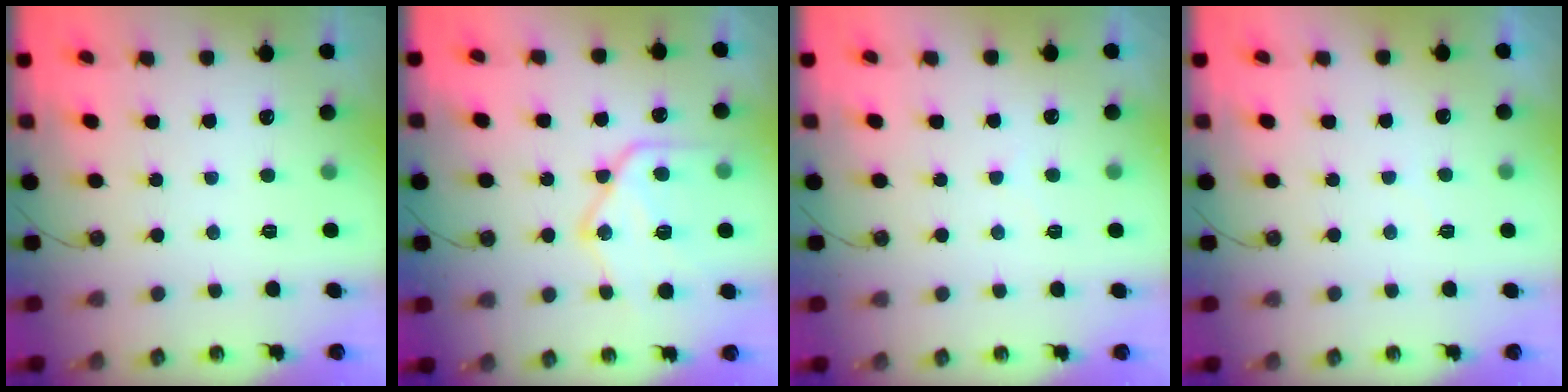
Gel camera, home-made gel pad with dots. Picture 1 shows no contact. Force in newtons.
{"total": 19.0, "press": 18.9, "slide": 1.9}
{"total": 2.9, "press": 2.9, "slide": 0.4}
{"total": 1.9, "press": 1.9, "slide": 0.3}